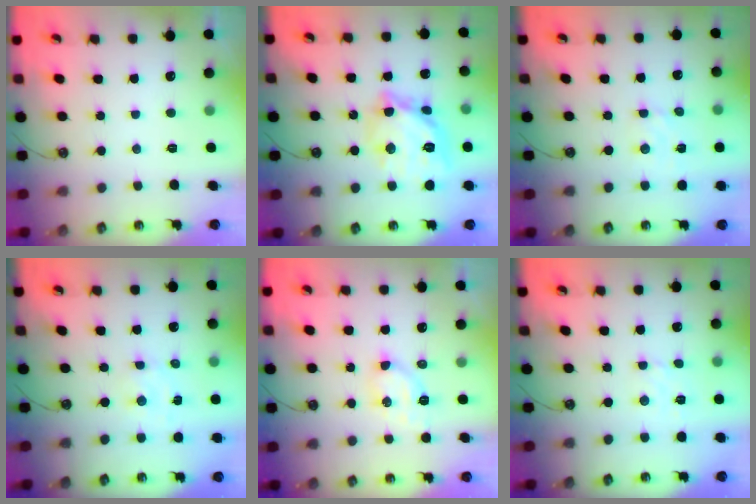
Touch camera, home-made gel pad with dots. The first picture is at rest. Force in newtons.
{"total": 17.2, "press": 17.2, "slide": 1.2}
{"total": 2.5, "press": 2.5, "slide": 0.4}
{"total": 2.3, "press": 2.3, "slide": 0.3}
{"total": 5.3, "press": 5.2, "slide": 0.5}
{"total": 1.5, "press": 1.4, "slide": 0.6}